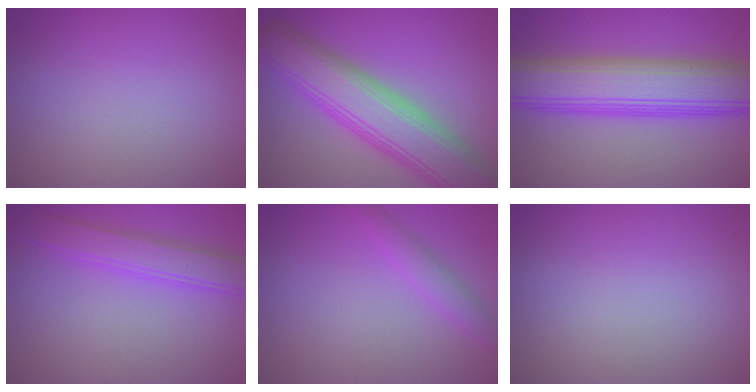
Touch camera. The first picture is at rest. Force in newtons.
{"total": 8.8, "press": 8.8, "slide": 0.5}
{"total": 9.4, "press": 9.4, "slide": 0.3}
{"total": 3.5, "press": 3.5, "slide": 0.2}
{"total": 1.8, "press": 1.8, "slide": 0.1}
{"total": 0.0}